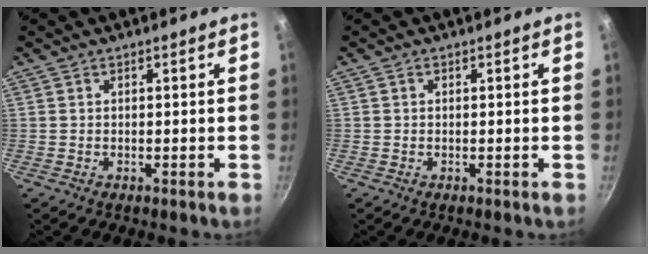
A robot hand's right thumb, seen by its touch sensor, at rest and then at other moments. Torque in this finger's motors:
{"motor_torque": [-0.38, -0.06, 0.17, 0.10, -0.03]}